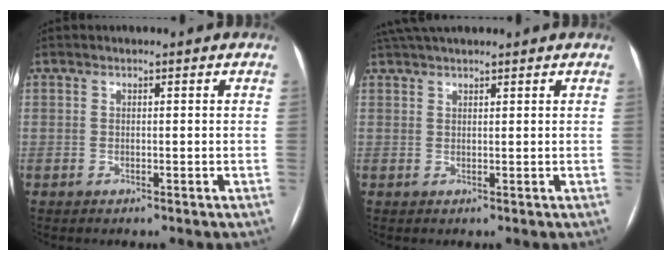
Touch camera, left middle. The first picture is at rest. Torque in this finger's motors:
{"motor_torque": [0.26, -0.26, 0.04, 0.05]}